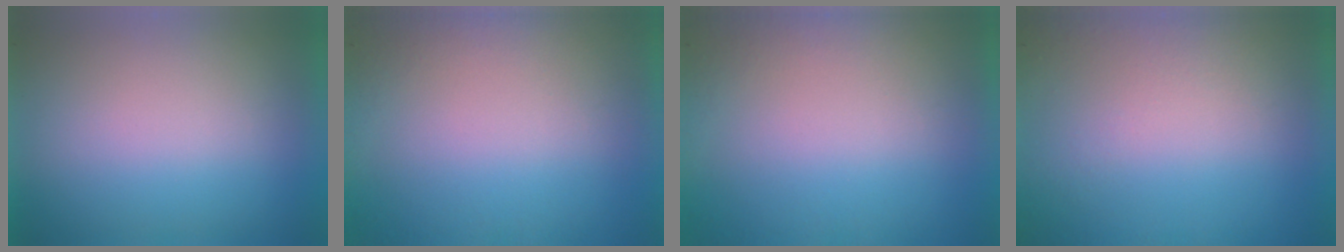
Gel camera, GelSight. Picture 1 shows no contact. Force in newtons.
{"total": 2.8}
{"total": 4.9}
{"total": 5.0}